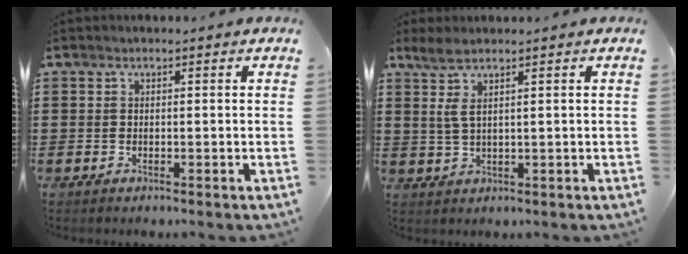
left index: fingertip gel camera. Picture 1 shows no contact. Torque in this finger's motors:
{"motor_torque": [0.63, -0.53, 0.33, 0.10]}